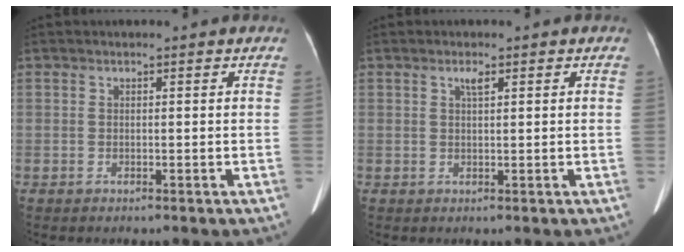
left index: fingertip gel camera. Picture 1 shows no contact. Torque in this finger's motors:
{"motor_torque": [0.52, -0.31, 0.22, 0.06]}